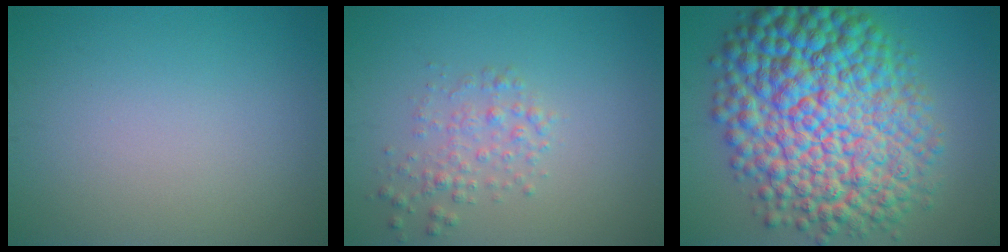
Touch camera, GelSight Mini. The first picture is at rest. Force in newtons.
{"total": 2.1, "press": 2.1, "slide": 0.1}
{"total": 15.9, "press": 15.9, "slide": 0.1}